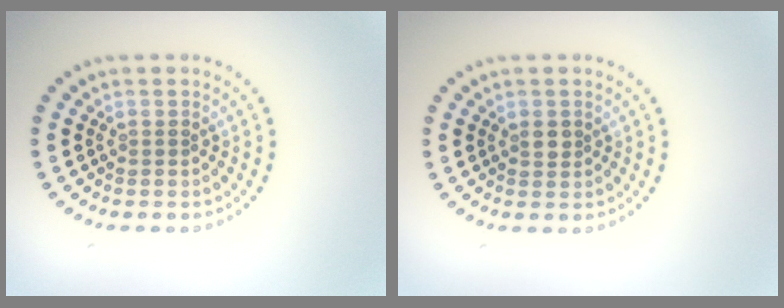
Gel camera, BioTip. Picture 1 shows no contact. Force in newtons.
{"total": 1.0, "press": 1.0, "slide": 0.4}